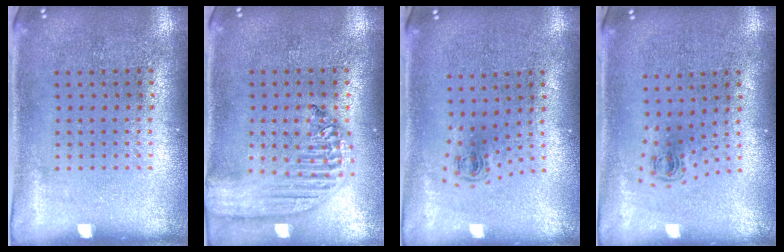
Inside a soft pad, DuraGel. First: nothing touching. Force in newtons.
{"total": 2.2, "press": 1.9, "slide": 1.1}
{"total": 0.5, "press": 0.4, "slide": 0.4}
{"total": 0.5, "press": 0.4, "slide": 0.4}